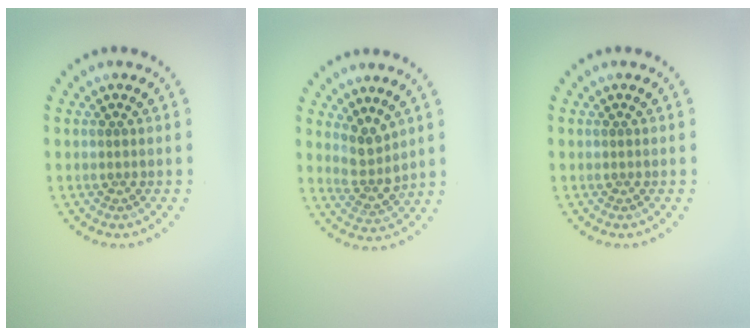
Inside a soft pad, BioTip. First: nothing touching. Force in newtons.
{"total": 2.7, "press": 2.2, "slide": 1.5}
{"total": 0.0}